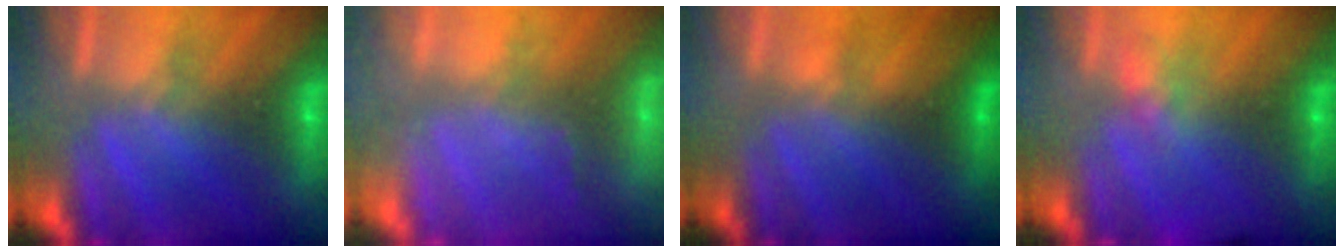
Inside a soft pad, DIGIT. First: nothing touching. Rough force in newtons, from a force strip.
{"total": 1.8}
{"total": 3.1}
{"total": 3.3}